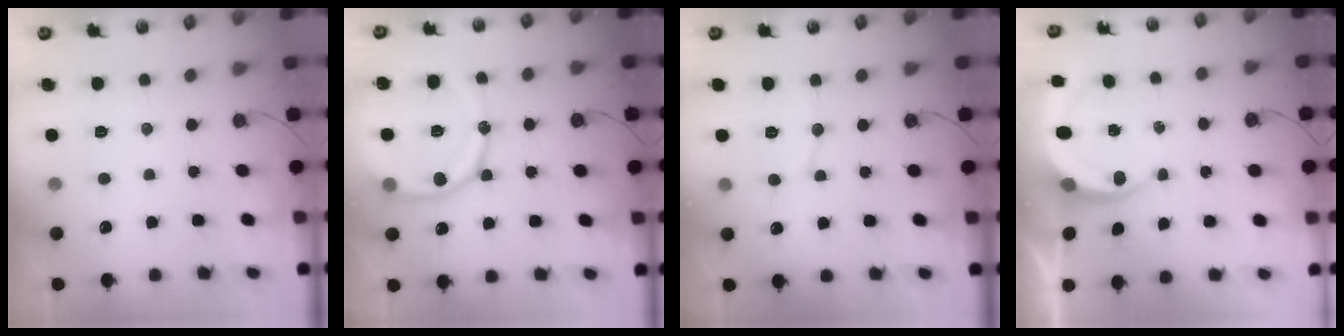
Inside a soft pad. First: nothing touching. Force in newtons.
{"total": 16.3, "press": 16.2, "slide": 1.7}
{"total": 5.8, "press": 5.8, "slide": 0.6}
{"total": 4.8, "press": 4.8, "slide": 0.1}